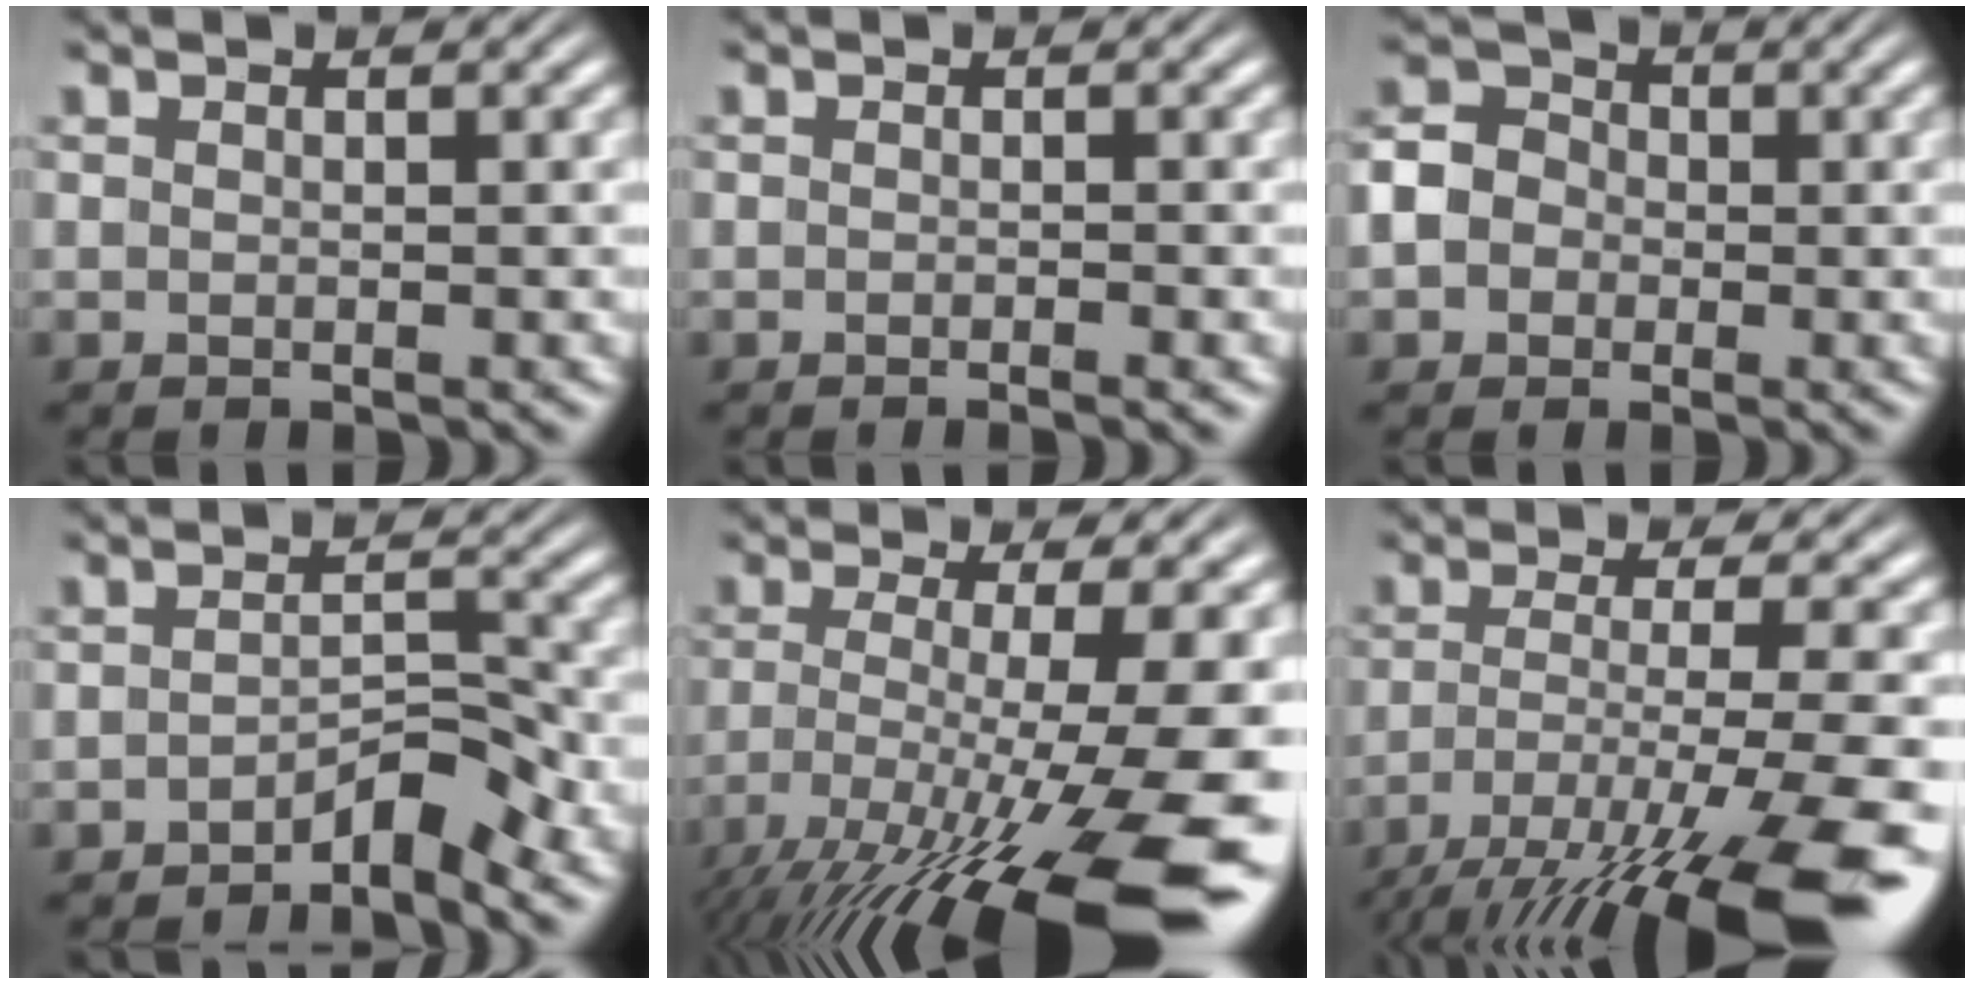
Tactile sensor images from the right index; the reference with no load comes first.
{"total": 0.8, "force": [-0.7, -0.3, 0.4], "torque": [-0.002, 0.002, -0.014]}
{"total": 6.6, "force": [-0.3, 6.1, 2.6], "torque": [-0.064, -0.008, -0.015]}
{"total": 3.1, "force": [-2.4, 0.6, 2.0], "torque": [-0.026, -0.006, -0.042]}
{"total": 12.7, "force": [-6.0, 4.5, 10.2], "torque": [-0.166, -0.047, -0.061]}
{"total": 10.3, "force": [-5.1, 2.9, 8.5], "torque": [-0.142, -0.045, -0.055]}